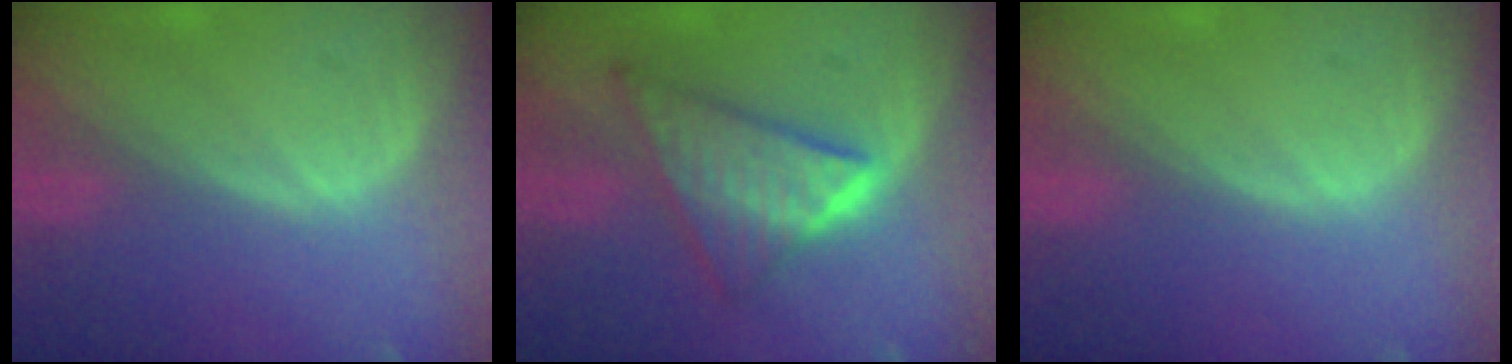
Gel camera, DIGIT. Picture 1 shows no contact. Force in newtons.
{"total": 8.8, "press": 8.7, "slide": 0.6}
{"total": 0.0}